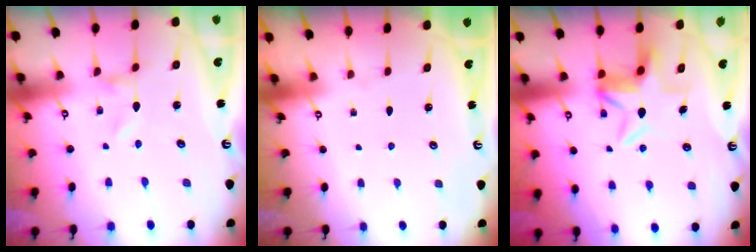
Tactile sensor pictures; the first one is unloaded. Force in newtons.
{"total": 0.0}
{"total": 5.8, "press": 5.6, "slide": 1.7}